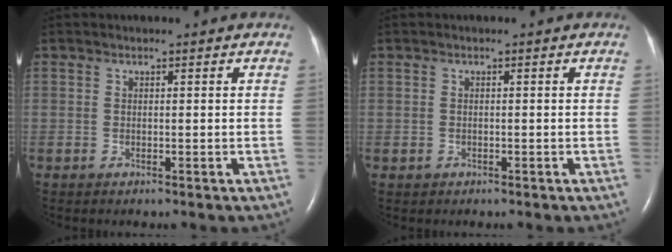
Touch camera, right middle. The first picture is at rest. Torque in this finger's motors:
{"motor_torque": [-0.10, -0.11, 0.02, -0.01]}